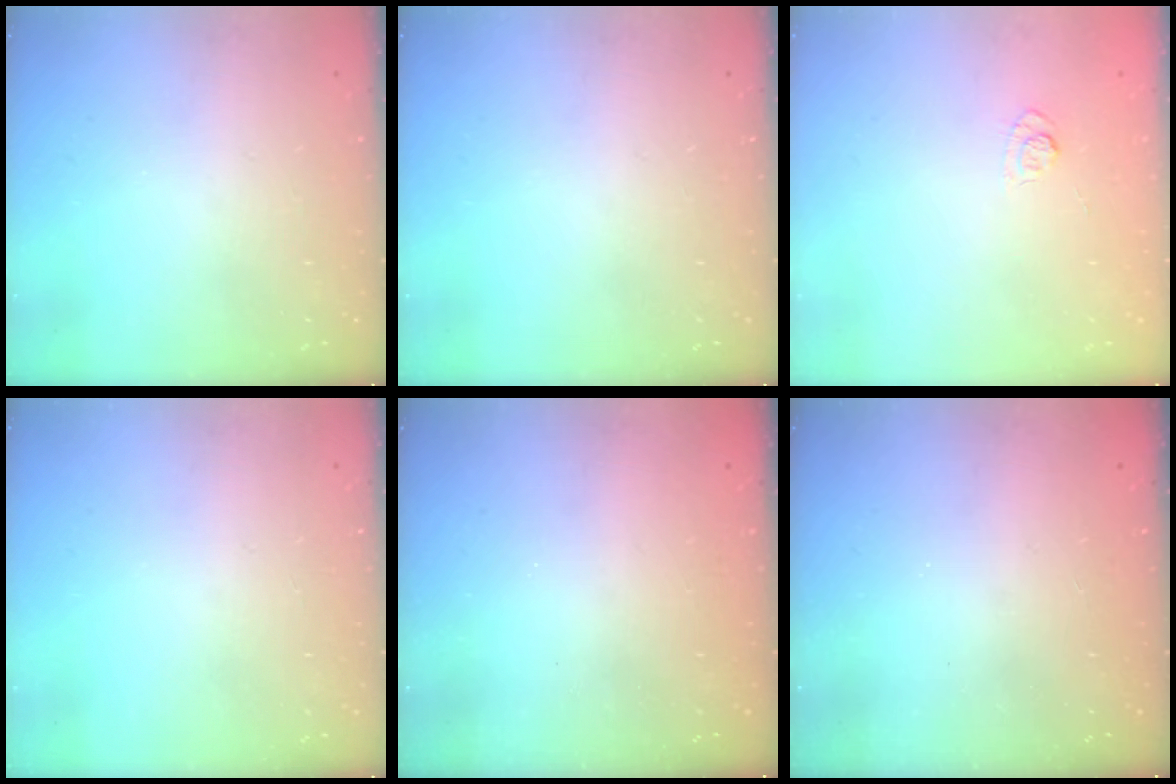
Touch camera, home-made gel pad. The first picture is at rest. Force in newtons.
{"total": 0.0}
{"total": 4.1, "press": 3.8, "slide": 1.7}
{"total": 0.0}
{"total": 2.4, "press": 2.3, "slide": 0.7}
{"total": 2.3, "press": 2.2, "slide": 0.8}